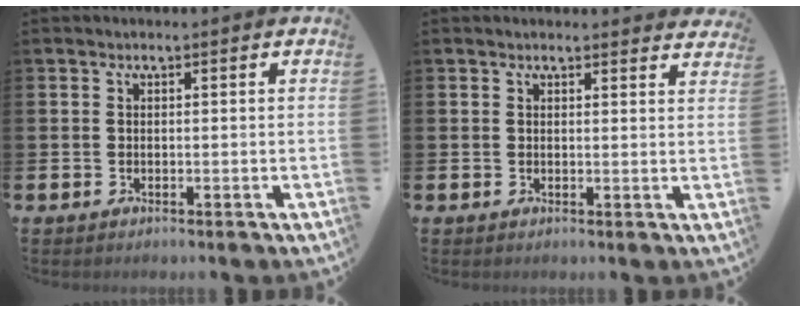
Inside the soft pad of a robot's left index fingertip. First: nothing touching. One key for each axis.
{"total": 1.6, "fx": 1.6, "fy": 0.1, "fz": 0.0, "tx": 0.007, "ty": -0.008, "tz": 0.028}